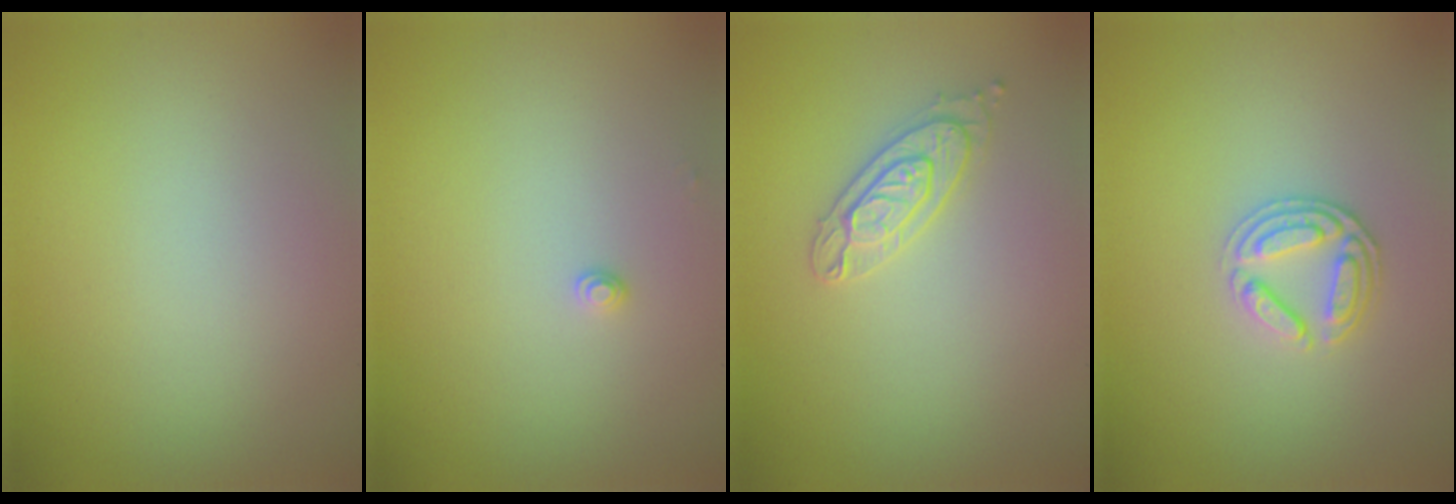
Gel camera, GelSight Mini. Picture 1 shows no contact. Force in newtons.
{"total": 0.8, "press": 0.8, "slide": 0.0}
{"total": 2.5, "press": 2.4, "slide": 0.2}
{"total": 2.6, "press": 2.5, "slide": 0.8}